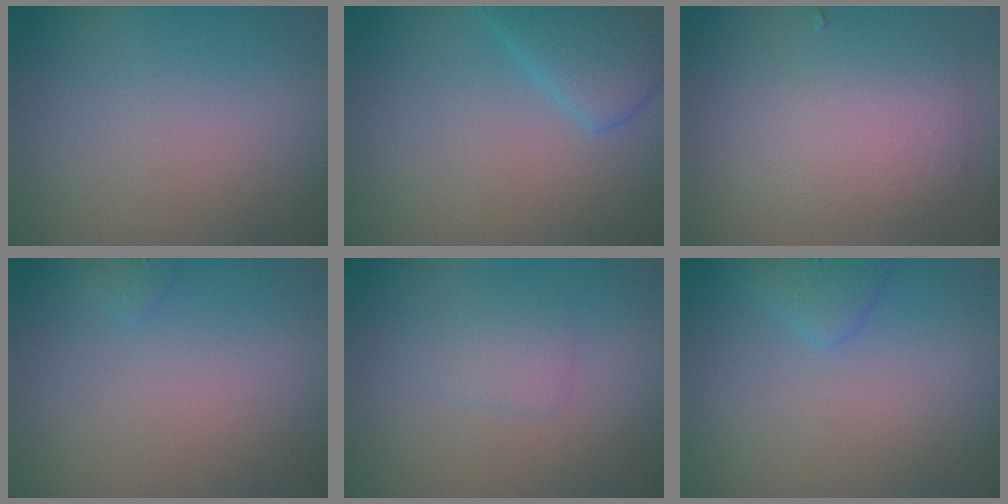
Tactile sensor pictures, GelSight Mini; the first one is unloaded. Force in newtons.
{"total": 3.7, "press": 3.7, "slide": 0.2}
{"total": 4.6, "press": 4.6, "slide": 0.1}
{"total": 0.6, "press": 0.6, "slide": 0.0}
{"total": 1.2, "press": 1.2, "slide": 0.1}
{"total": 1.7, "press": 1.7, "slide": 0.1}